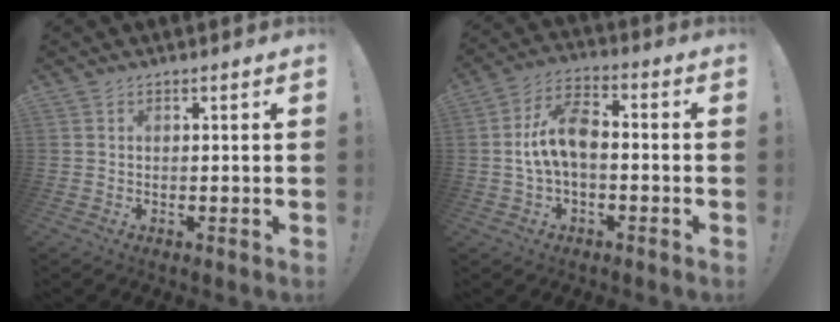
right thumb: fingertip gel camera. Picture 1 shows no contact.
{"total": 11.3, "force": [-0.6, 6.1, 9.5], "torque": [-0.190, 0.007, -0.011]}